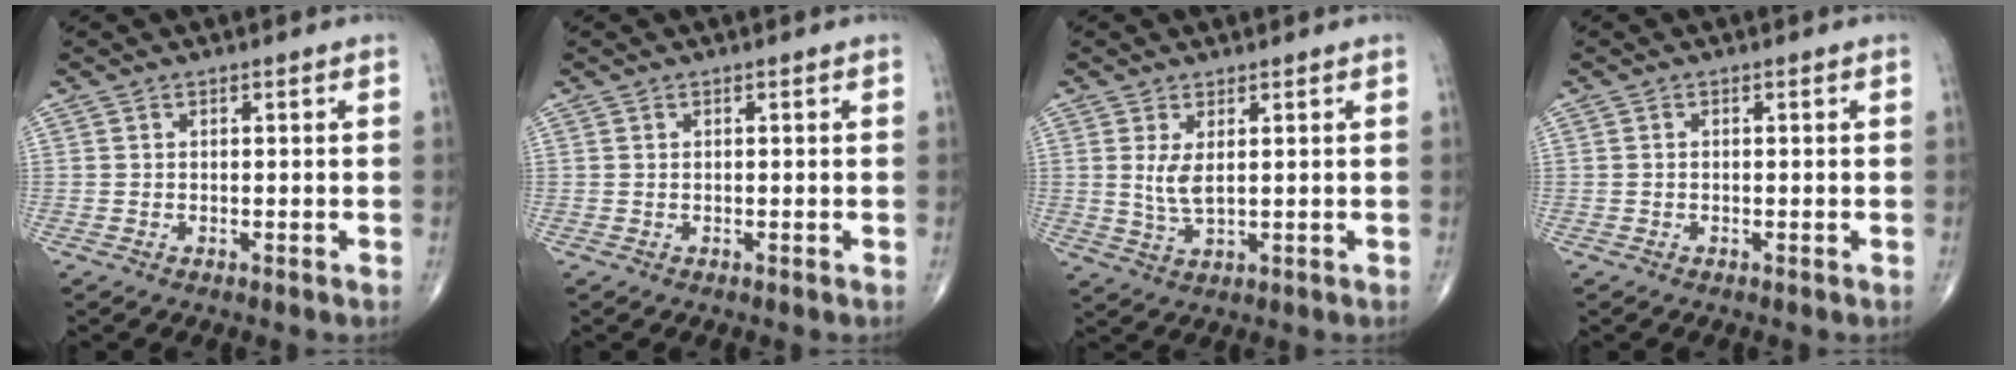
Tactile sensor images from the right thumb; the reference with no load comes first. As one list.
[{"total": 0.0}, {"total": 3.9, "force": [1.0, 1.5, 3.5], "torque": [-0.073, -0.013, 0.027]}, {"total": 0.0}]